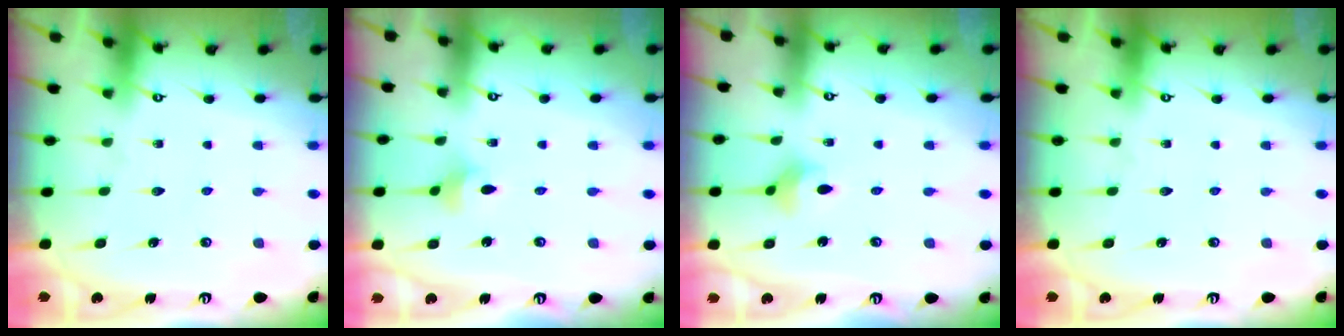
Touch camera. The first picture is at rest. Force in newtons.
{"total": 2.9, "press": 2.8, "slide": 0.6}
{"total": 2.9, "press": 2.9, "slide": 0.4}
{"total": 0.0}